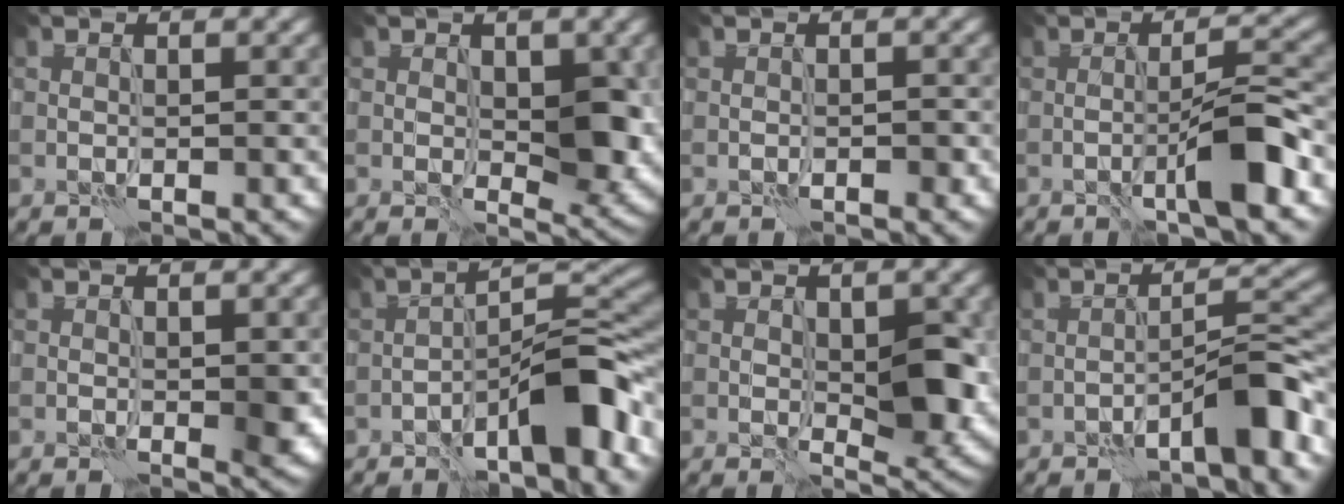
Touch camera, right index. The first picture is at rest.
{"total": 5.1, "force": [0.3, 3.0, 4.0], "torque": [-0.052, -0.012, 0.010]}
{"total": 0.7, "force": [-0.4, 0.4, 0.4], "torque": [-0.008, 0.004, -0.006]}
{"total": 4.6, "force": [-2.0, 0.4, 4.1], "torque": [-0.063, 0.017, -0.041]}
{"total": 2.0, "force": [-0.3, 0.9, 1.7], "torque": [-0.020, -0.001, -0.003]}
{"total": 7.7, "force": [-4.2, 2.2, 6.1], "torque": [-0.083, 0.027, -0.073]}
{"total": 5.5, "force": [-0.3, 2.8, 4.7], "torque": [-0.071, -0.006, 0.004]}
{"total": 5.1, "force": [-3.3, 1.0, 3.8], "torque": [-0.052, 0.022, -0.053]}